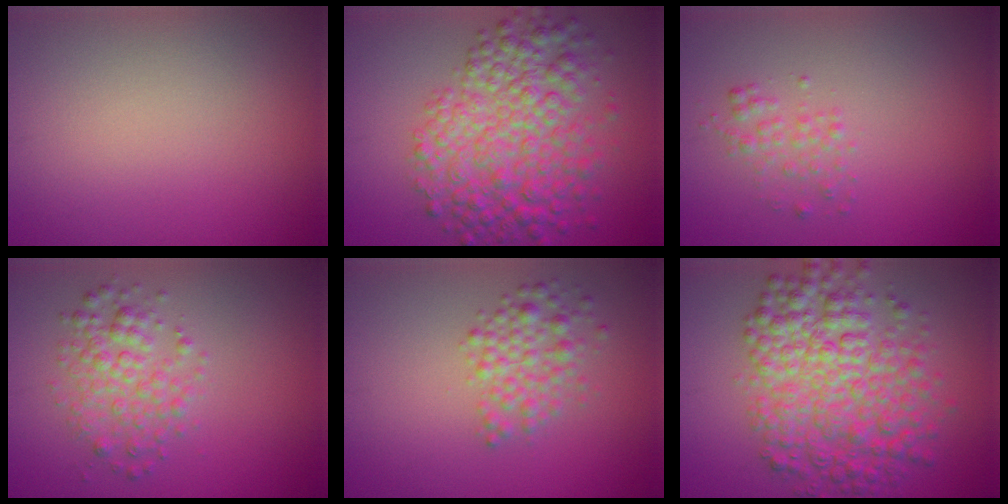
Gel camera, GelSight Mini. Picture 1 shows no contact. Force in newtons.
{"total": 7.4, "press": 7.4, "slide": 0.2}
{"total": 1.4, "press": 1.4, "slide": 0.0}
{"total": 3.1, "press": 3.1, "slide": 0.1}
{"total": 2.8, "press": 2.8, "slide": 0.0}
{"total": 8.1, "press": 8.1, "slide": 0.1}